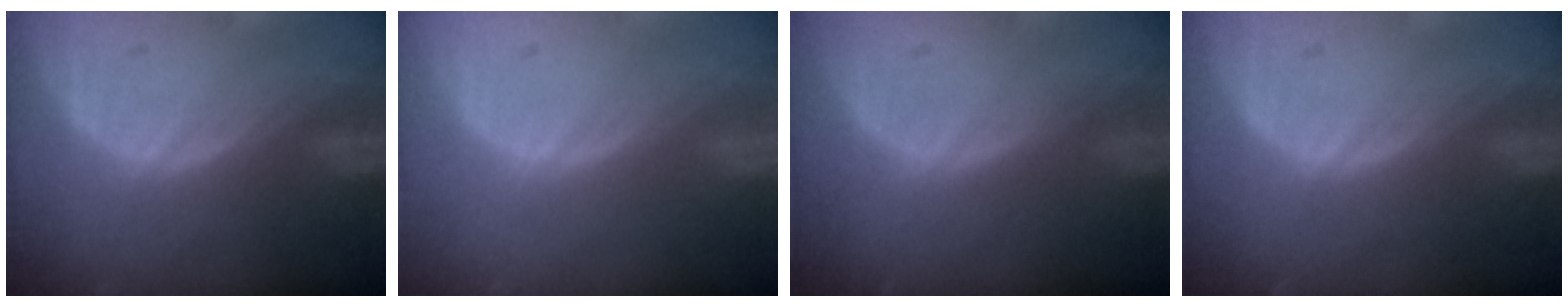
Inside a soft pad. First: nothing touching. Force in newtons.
{"total": 0.0}
{"total": 0.0}
{"total": 0.0}